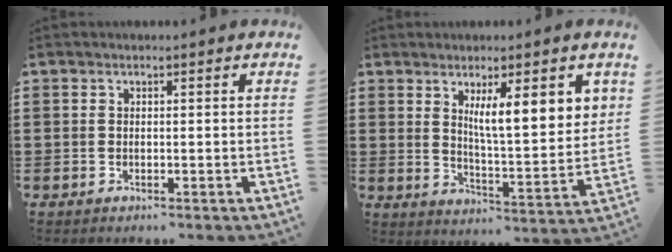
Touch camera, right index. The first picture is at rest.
{"total": 8.4, "force": [3.9, 1.8, 7.2], "torque": [-0.130, -0.009, 0.061]}